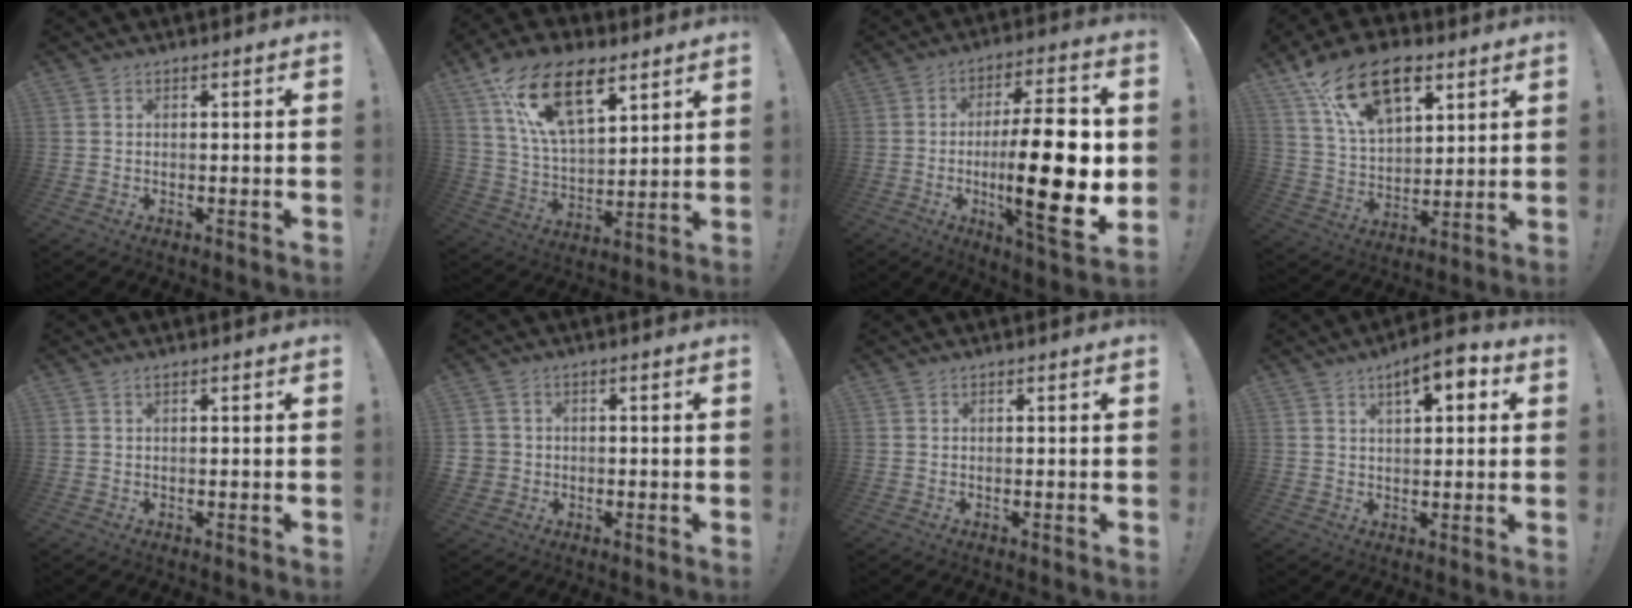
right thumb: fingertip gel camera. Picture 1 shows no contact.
{"total": 19.4, "force": [10.5, 10.0, 12.9], "torque": [-0.239, -0.051, 0.188]}
{"total": 23.9, "force": [-2.0, 5.9, 23.0], "torque": [-0.369, -0.005, -0.032]}
{"total": 19.9, "force": [11.1, 11.6, 11.7], "torque": [-0.205, -0.054, 0.203]}
{"total": 0.5, "force": [0.2, 0.1, 0.4], "torque": [-0.010, 0.000, 0.004]}
{"total": 3.3, "force": [-0.6, 3.2, 0.8], "torque": [-0.017, 0.010, -0.006]}
{"total": 0.0}
{"total": 7.4, "force": [3.5, 2.8, 5.8], "torque": [-0.076, -0.018, 0.055]}